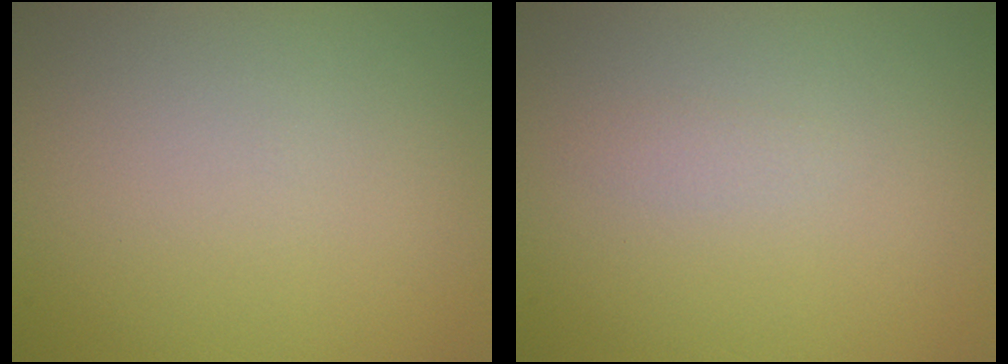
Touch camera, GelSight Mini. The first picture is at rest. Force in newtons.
{"total": 0.6, "press": 0.6, "slide": 0.0}